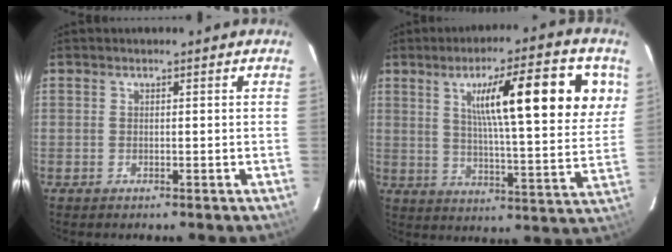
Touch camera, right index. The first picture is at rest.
{"total": 21.0, "force": [8.9, 4.0, 18.6], "torque": [-0.271, 0.017, 0.137]}